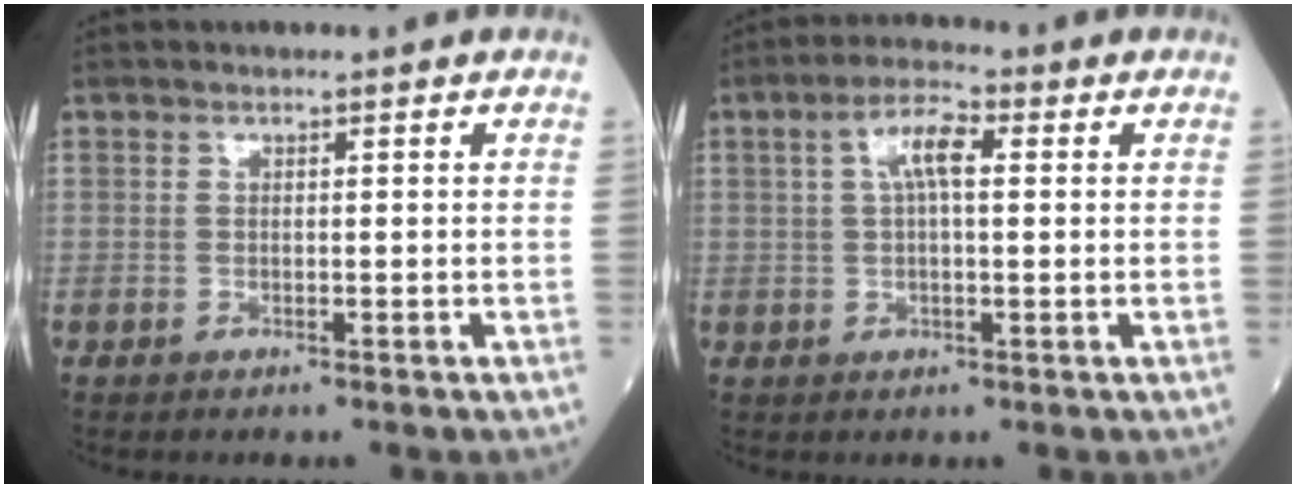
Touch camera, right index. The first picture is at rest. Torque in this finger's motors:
{"motor_torque": [0.80, 0.38, 0.17, 0.06]}